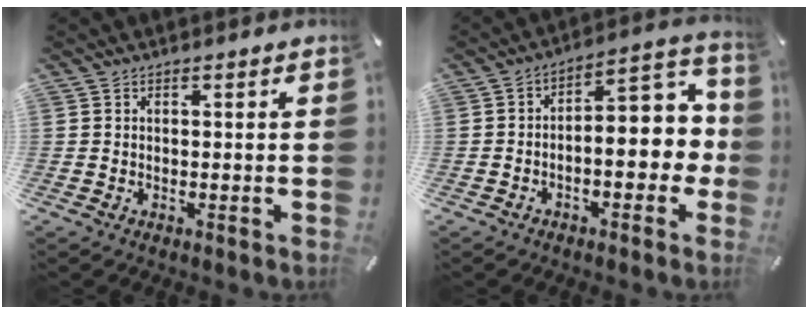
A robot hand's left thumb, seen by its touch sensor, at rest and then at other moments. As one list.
[{"total": 9.4, "force": [-1.8, 5.0, 7.7], "torque": [-0.088, -0.010, -0.034]}]